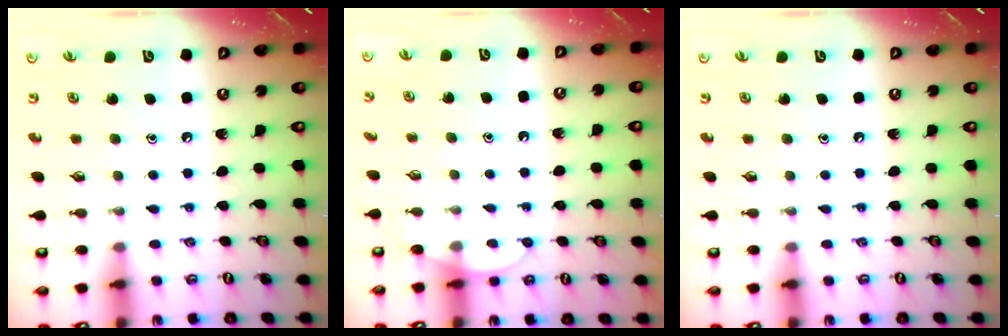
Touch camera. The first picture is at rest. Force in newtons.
{"total": 4.1, "press": 4.1, "slide": 0.4}
{"total": 0.0}